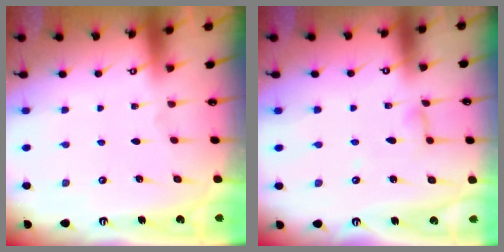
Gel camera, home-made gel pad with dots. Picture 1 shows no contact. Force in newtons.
{"total": 4.2, "press": 4.2, "slide": 0.3}